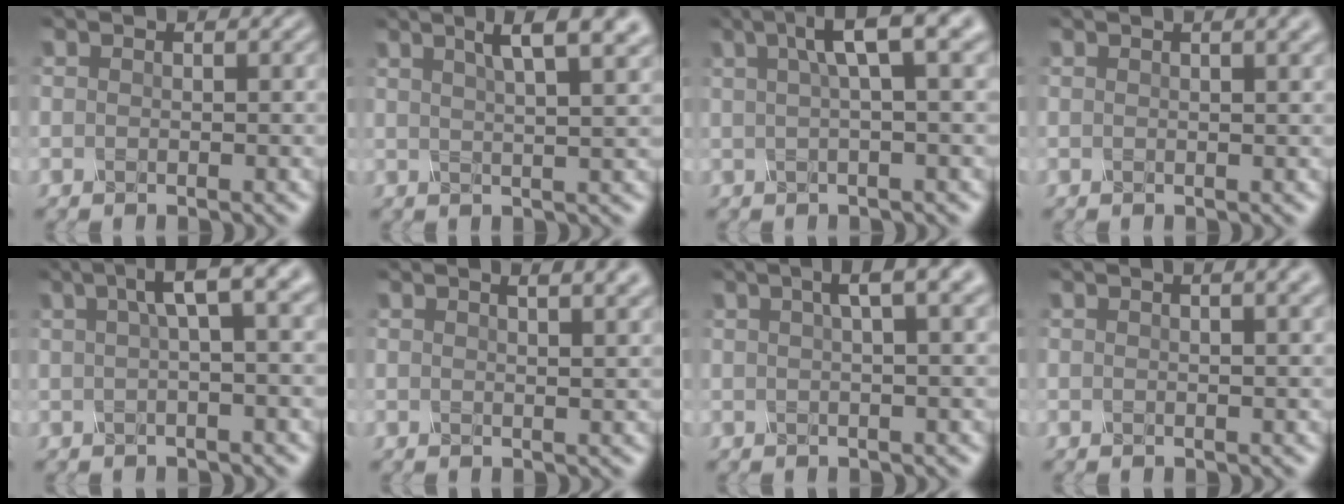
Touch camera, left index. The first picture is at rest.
{"total": 7.3, "force": [3.9, 2.4, 5.7], "torque": [-0.054, 0.033, 0.028]}
{"total": 5.9, "force": [2.3, 1.3, 5.3], "torque": [-0.071, 0.016, 0.029]}
{"total": 3.4, "force": [1.8, 1.2, 2.6], "torque": [-0.020, 0.013, 0.010]}
{"total": 5.0, "force": [1.6, 1.2, 4.5], "torque": [-0.063, 0.017, 0.018]}
{"total": 4.8, "force": [2.8, 2.0, 3.4], "torque": [-0.011, 0.025, 0.004]}
{"total": 4.3, "force": [2.0, 1.0, 3.6], "torque": [-0.046, 0.015, 0.022]}
{"total": 4.0, "force": [2.1, 1.5, 3.0], "torque": [-0.022, 0.017, 0.006]}